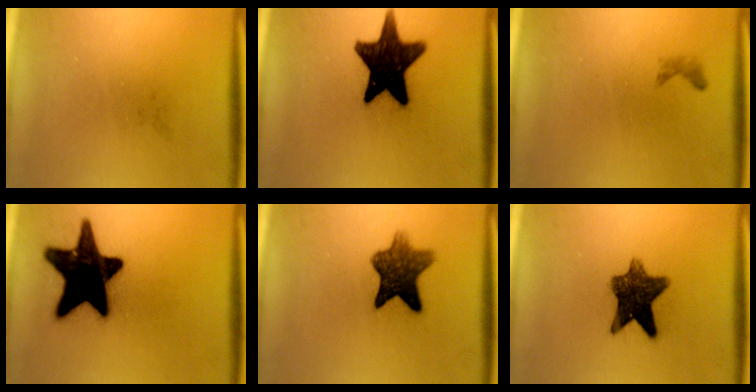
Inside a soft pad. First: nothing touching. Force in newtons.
{"total": 15.5}
{"total": 0.6}
{"total": 19.0}
{"total": 8.7}
{"total": 10.1}